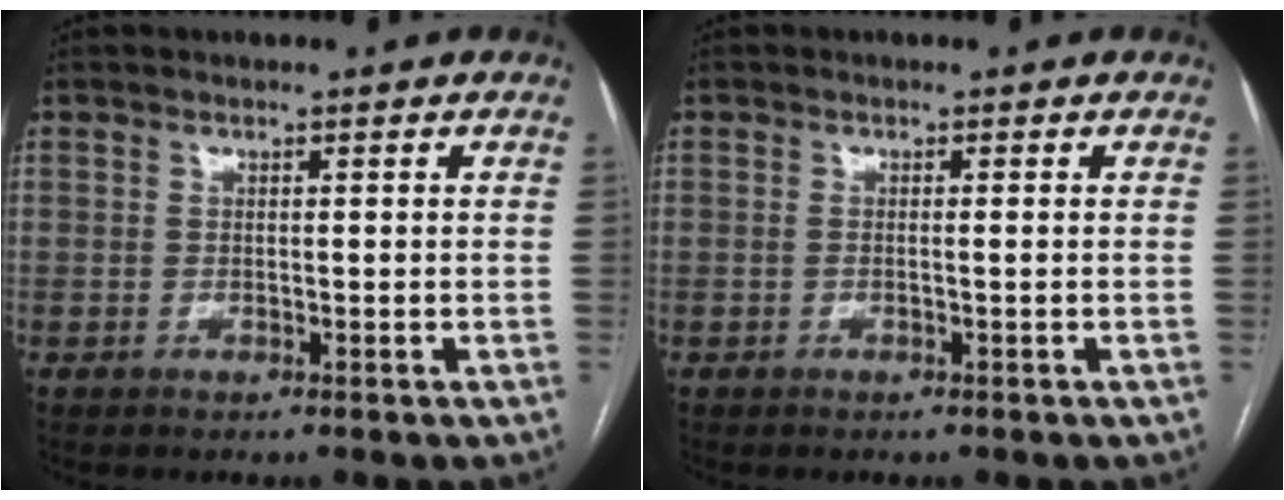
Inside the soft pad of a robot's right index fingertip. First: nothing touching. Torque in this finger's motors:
{"motor_torque": [-0.13, 0.22, -0.04, -0.01]}